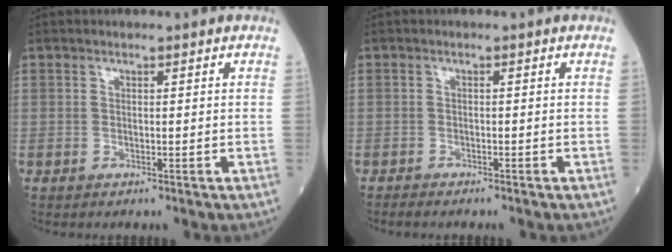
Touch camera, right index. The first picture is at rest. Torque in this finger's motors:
{"motor_torque": [-0.11, -0.07, -0.13, -0.03]}